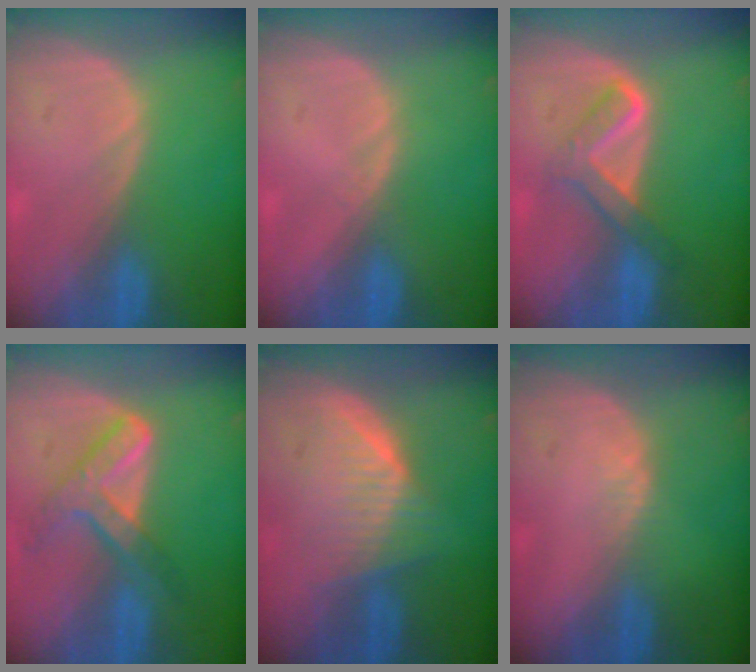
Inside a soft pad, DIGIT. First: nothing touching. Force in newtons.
{"total": 0.7, "press": 0.5, "slide": 0.4}
{"total": 5.2, "press": 5.1, "slide": 0.7}
{"total": 7.3, "press": 6.2, "slide": 3.8}
{"total": 6.1, "press": 6.0, "slide": 1.0}
{"total": 1.2, "press": 0.9, "slide": 0.8}